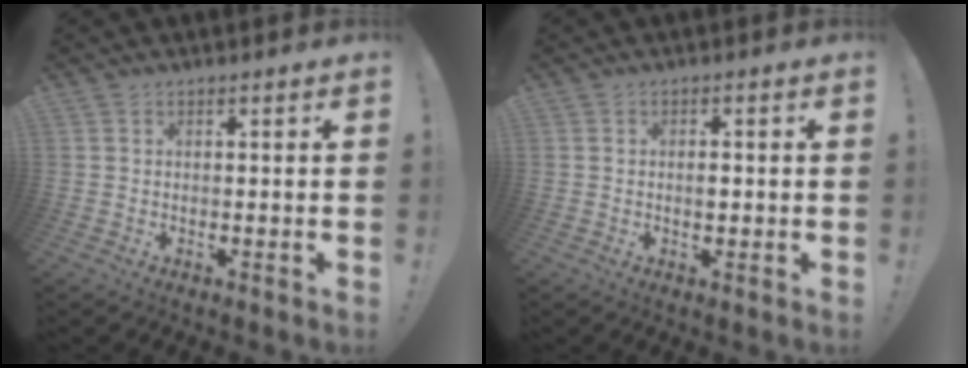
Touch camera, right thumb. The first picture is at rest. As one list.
[{"total": 1.6, "force": [-0.3, 1.0, 1.2], "torque": [-0.009, -0.001, -0.009]}]